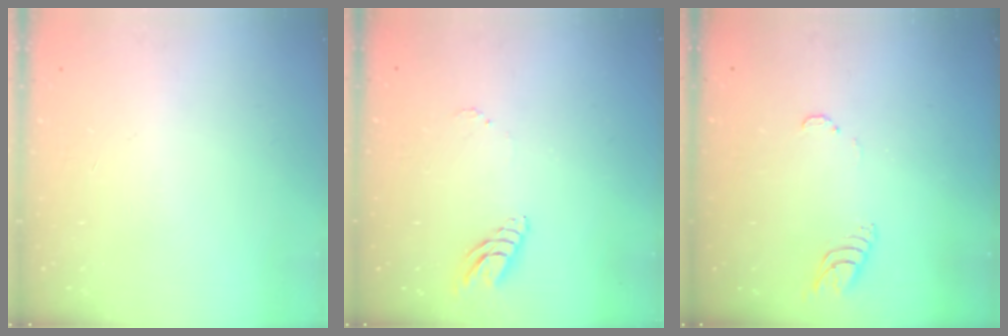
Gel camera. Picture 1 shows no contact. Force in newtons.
{"total": 8.7, "press": 8.6, "slide": 1.1}
{"total": 3.9, "press": 3.9, "slide": 0.4}